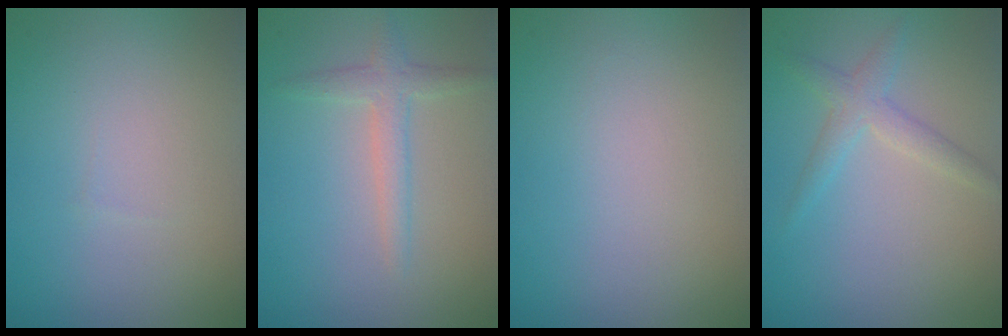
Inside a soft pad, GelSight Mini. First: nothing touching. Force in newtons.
{"total": 1.9, "press": 1.9, "slide": 0.0}
{"total": 0.0}
{"total": 2.1, "press": 2.1, "slide": 0.1}